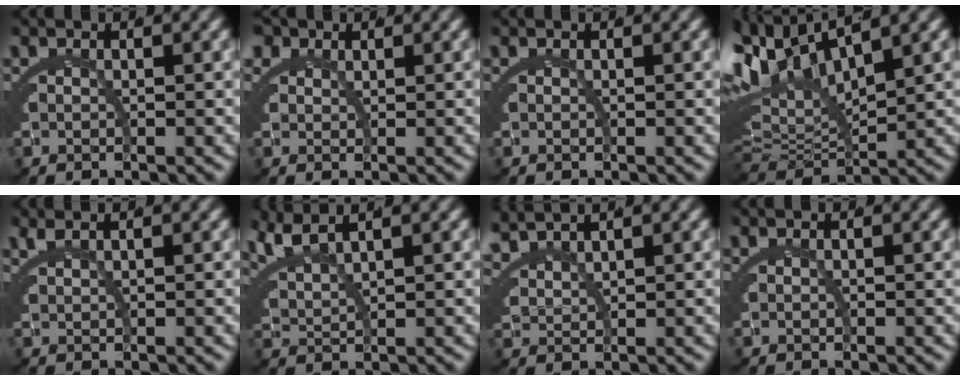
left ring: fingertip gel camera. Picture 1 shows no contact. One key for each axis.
{"total": 2.7, "fx": 1.6, "fy": 1.9, "fz": 1.2, "tx": -0.039, "ty": -0.003, "tz": 0.031}
{"total": 0.0}
{"total": 10.6, "fx": 4.0, "fy": 6.6, "fz": 7.3, "tx": -0.165, "ty": 0.000, "tz": 0.066}
{"total": 1.6, "fx": 1.3, "fy": -0.8, "fz": 0.4, "tx": -0.008, "ty": 0.004, "tz": 0.031}
{"total": 4.5, "fx": 3.4, "fy": 1.4, "fz": 2.6, "tx": -0.076, "ty": 0.000, "tz": 0.070}
{"total": 3.4, "fx": 3.0, "fy": 0.7, "fz": 1.4, "tx": -0.045, "ty": 0.000, "tz": 0.063}
{"total": 0.0}